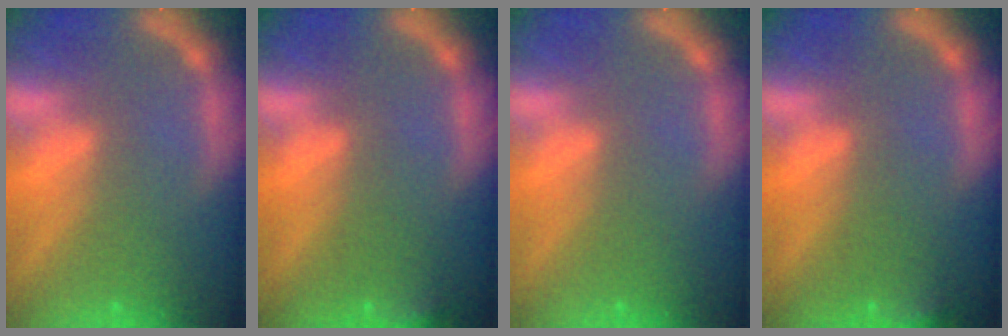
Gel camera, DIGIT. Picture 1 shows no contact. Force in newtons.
{"total": 2.4}
{"total": 0.0}
{"total": 2.4}